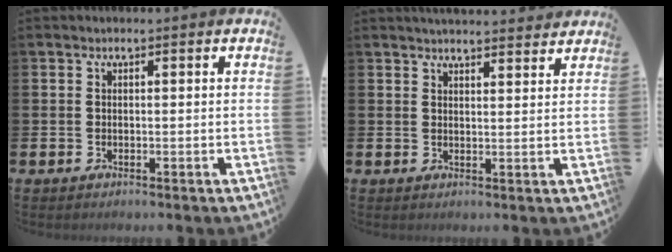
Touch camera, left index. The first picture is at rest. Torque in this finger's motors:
{"motor_torque": [1.02, -1.12, 0.51, 0.04]}